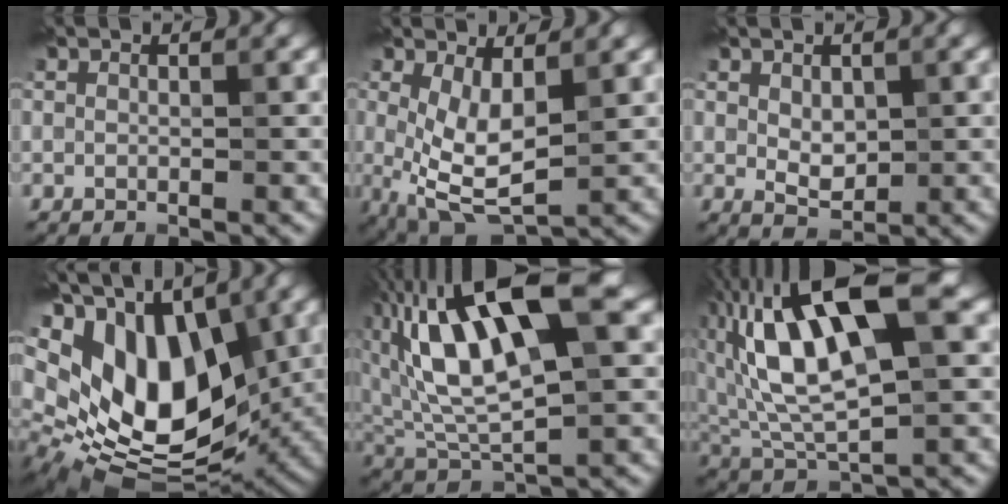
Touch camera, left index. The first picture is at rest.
{"total": 5.6, "force": [0.4, 2.3, 5.1], "torque": [-0.109, -0.012, 0.010]}
{"total": 2.3, "force": [0.5, 1.5, 1.6], "torque": [-0.027, -0.006, 0.015]}
{"total": 15.8, "force": [4.2, 9.5, 11.9], "torque": [-0.211, 0.013, 0.077]}
{"total": 13.4, "force": [3.6, 5.6, 11.6], "torque": [-0.223, 0.016, 0.062]}
{"total": 13.4, "force": [3.2, 5.8, 11.6], "torque": [-0.228, 0.016, 0.059]}